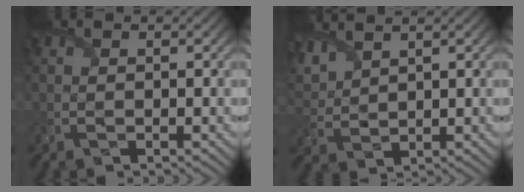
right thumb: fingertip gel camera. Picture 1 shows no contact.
{"total": 5.1, "force": [4.0, 1.9, 2.5], "torque": [-0.080, 0.014, 0.085]}